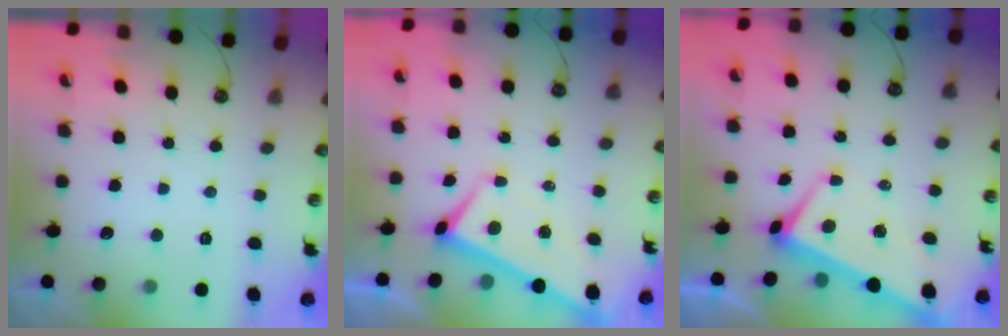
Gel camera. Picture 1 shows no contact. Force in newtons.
{"total": 2.7, "press": 2.6, "slide": 0.3}
{"total": 1.7, "press": 1.4, "slide": 0.9}